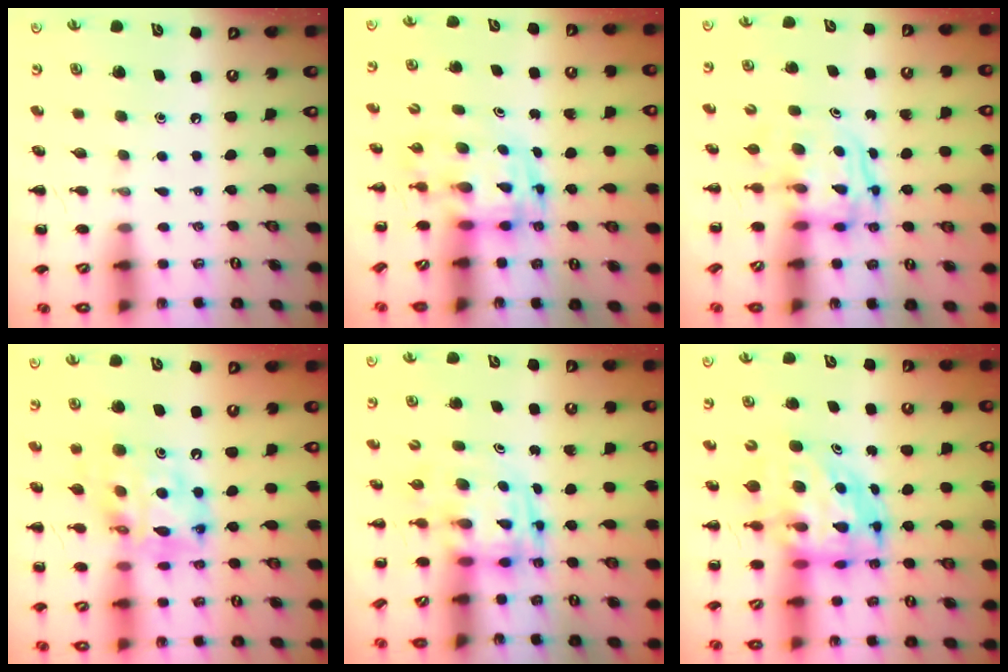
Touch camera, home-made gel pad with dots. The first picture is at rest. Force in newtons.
{"total": 3.6, "press": 3.6, "slide": 0.7}
{"total": 3.8, "press": 3.8, "slide": 0.4}
{"total": 13.1, "press": 12.5, "slide": 3.9}
{"total": 3.8, "press": 3.7, "slide": 0.7}
{"total": 7.2, "press": 7.0, "slide": 1.9}